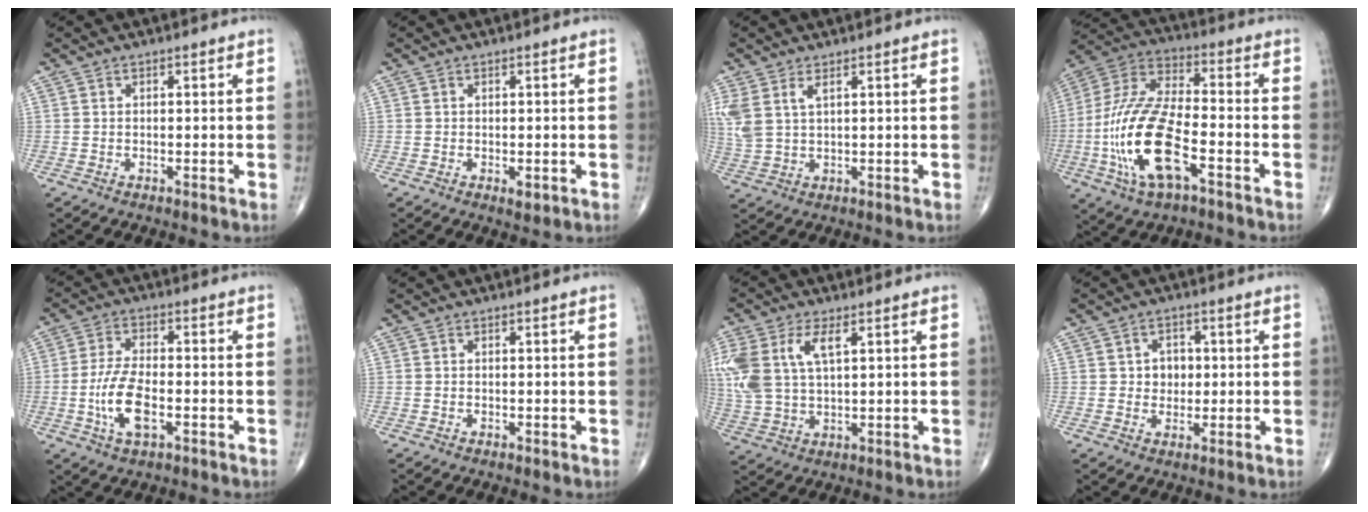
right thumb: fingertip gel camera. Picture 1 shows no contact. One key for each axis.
{"total": 1.4, "fx": -0.4, "fy": 0.7, "fz": 1.1, "tx": -0.011, "ty": -0.002, "tz": -0.004}
{"total": 6.1, "fx": 2.7, "fy": 2.8, "fz": 4.7, "tx": -0.122, "ty": 0.000, "tz": 0.063}
{"total": 19.4, "fx": -6.1, "fy": 7.9, "fz": 16.6, "tx": -0.351, "ty": 0.028, "tz": -0.111}
{"total": 8.9, "fx": -2.5, "fy": 3.9, "fz": 7.6, "tx": -0.156, "ty": 0.009, "tz": -0.049}
{"total": 0.0}
{"total": 14.0, "fx": 4.5, "fy": 7.4, "fz": 10.9, "tx": -0.263, "ty": 0.003, "tz": 0.093}
{"total": 4.3, "fx": 0.4, "fy": 3.6, "fz": 2.3, "tx": -0.005, "ty": 0.005, "tz": 0.004}